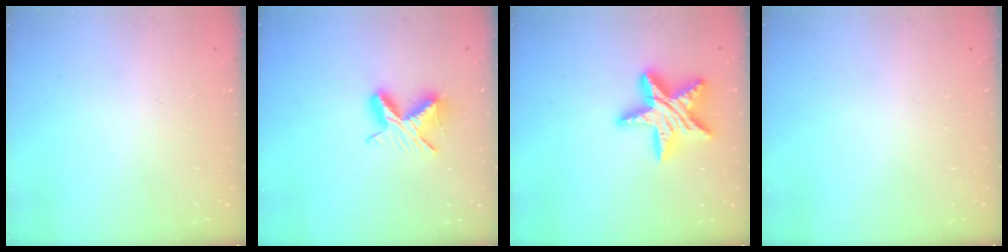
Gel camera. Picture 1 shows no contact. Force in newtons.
{"total": 8.5, "press": 8.5, "slide": 0.4}
{"total": 16.3, "press": 16.2, "slide": 1.1}
{"total": 0.0}